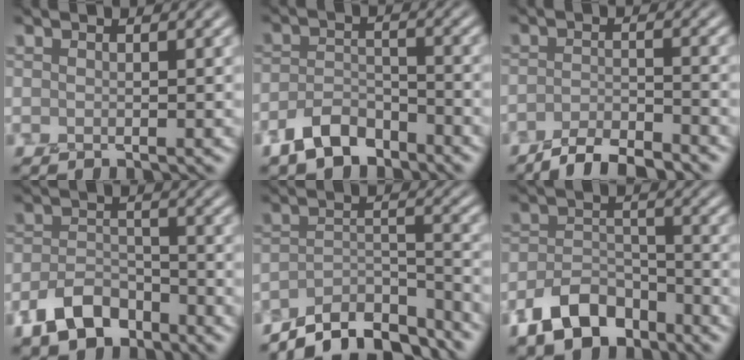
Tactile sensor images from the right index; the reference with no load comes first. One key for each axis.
{"total": 4.1, "fx": -3.1, "fy": 2.0, "fz": 1.8, "tx": -0.031, "ty": 0.000, "tz": -0.064}
{"total": 4.0, "fx": -3.5, "fy": 0.7, "fz": 1.8, "tx": -0.028, "ty": 0.003, "tz": -0.069}
{"total": 4.5, "fx": -3.0, "fy": 2.6, "fz": 2.2, "tx": -0.038, "ty": 0.002, "tz": -0.060}
{"total": 8.0, "fx": -7.0, "fy": 2.4, "fz": 3.0, "tx": -0.045, "ty": -0.008, "tz": -0.109}
{"total": 5.7, "fx": -4.0, "fy": 3.1, "fz": 2.7, "tx": -0.045, "ty": 0.000, "tz": -0.078}